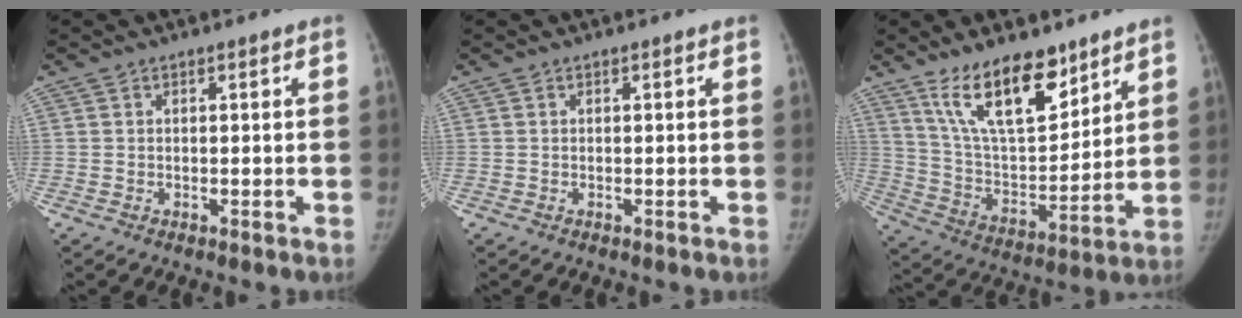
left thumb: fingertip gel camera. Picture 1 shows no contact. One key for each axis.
{"total": 0.0}
{"total": 17.4, "fx": 11.8, "fy": 7.1, "fz": 10.6, "tx": -0.136, "ty": -0.073, "tz": 0.222}